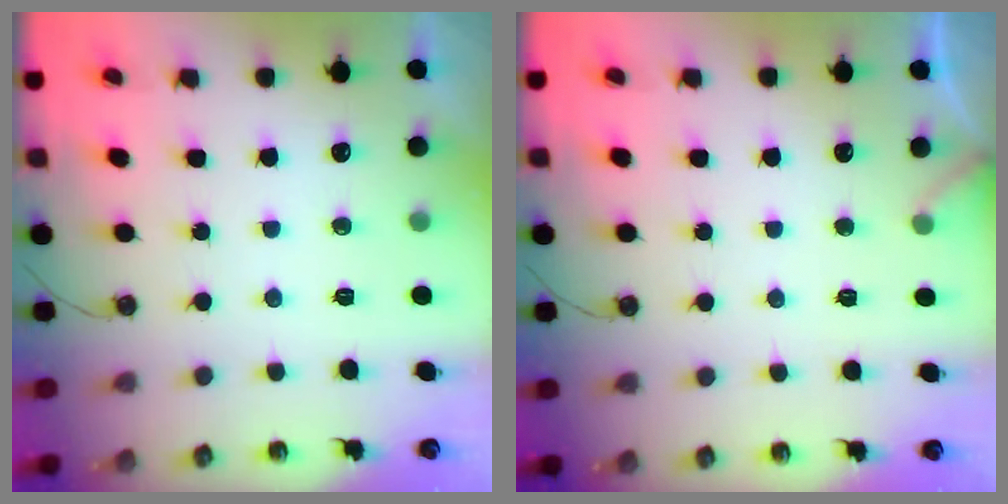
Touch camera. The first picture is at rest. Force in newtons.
{"total": 3.5, "press": 3.5, "slide": 0.3}